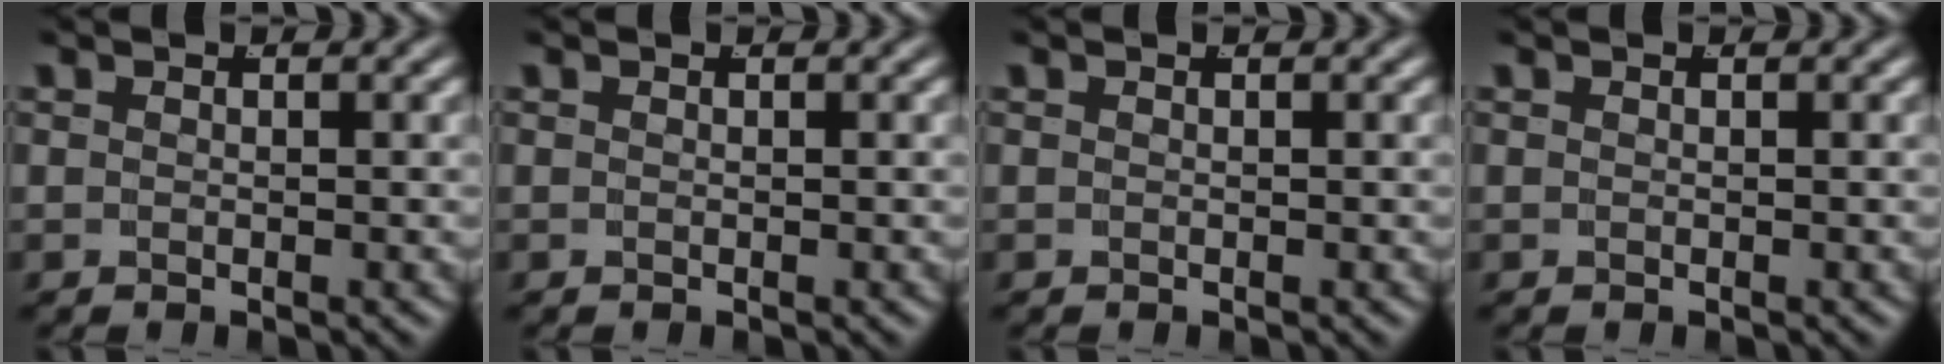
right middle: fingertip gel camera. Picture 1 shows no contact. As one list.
[{"total": 0.0}, {"total": 0.0}, {"total": 0.0}]